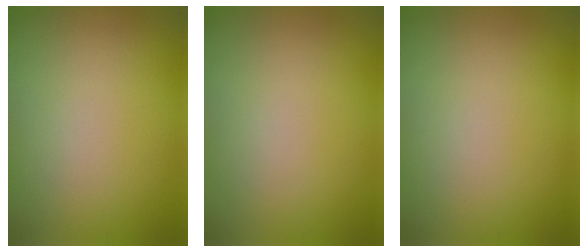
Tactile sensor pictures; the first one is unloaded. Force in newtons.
{"total": 0.0}
{"total": 0.0}